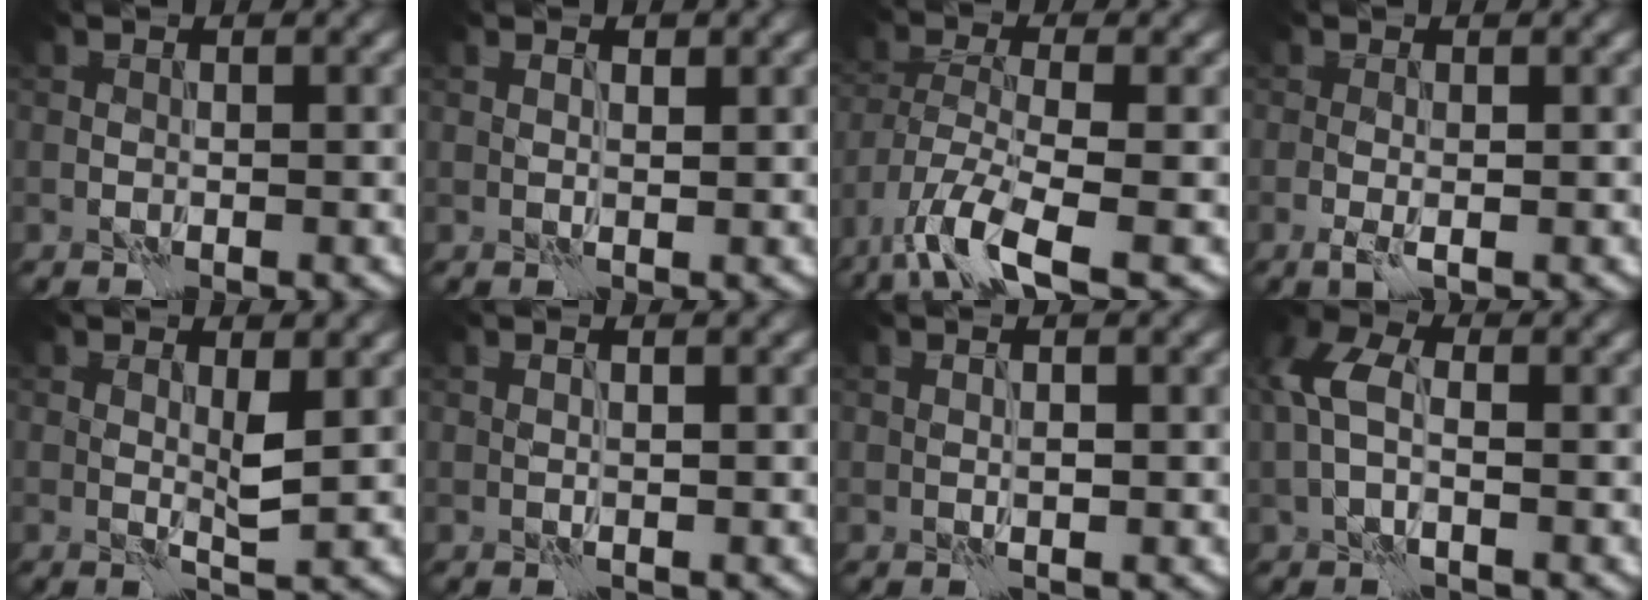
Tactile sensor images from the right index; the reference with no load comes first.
{"total": 0.9, "force": [0.5, 0.4, 0.7], "torque": [-0.011, -0.003, 0.009]}
{"total": 7.2, "force": [-4.4, 2.1, 5.3], "torque": [-0.110, -0.008, -0.093]}
{"total": 1.5, "force": [-0.4, 0.4, 1.4], "torque": [-0.031, -0.005, -0.009]}
{"total": 1.7, "force": [0.5, 0.2, 1.6], "torque": [-0.033, -0.004, 0.008]}
{"total": 0.9, "force": [0.5, 0.2, 0.7], "torque": [-0.010, -0.006, 0.005]}
{"total": 0.9, "force": [0.2, 0.2, 0.9], "torque": [-0.019, 0.001, 0.004]}
{"total": 4.4, "force": [-0.1, 2.6, 3.5], "torque": [-0.087, 0.011, -0.012]}